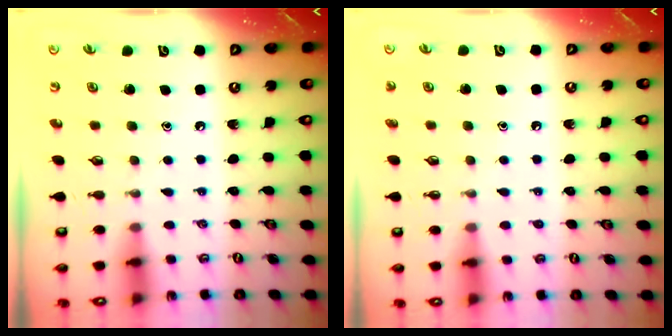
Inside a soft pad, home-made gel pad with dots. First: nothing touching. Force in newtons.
{"total": 0.7, "press": 0.7, "slide": 0.0}